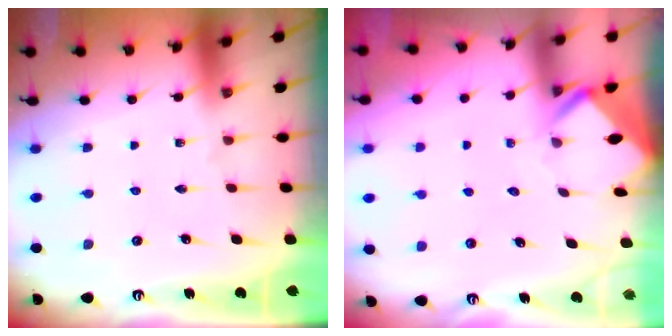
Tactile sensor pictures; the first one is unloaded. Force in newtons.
{"total": 3.0, "press": 3.0, "slide": 0.3}